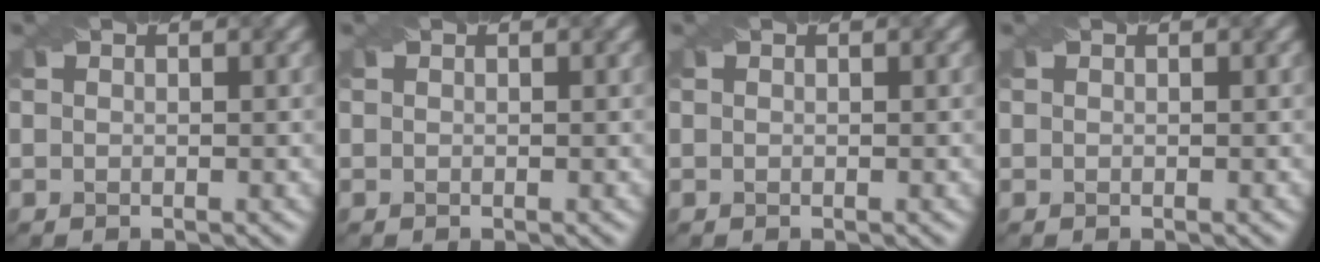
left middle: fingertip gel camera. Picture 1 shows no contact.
{"total": 0.0}
{"total": 0.0}
{"total": 0.0}